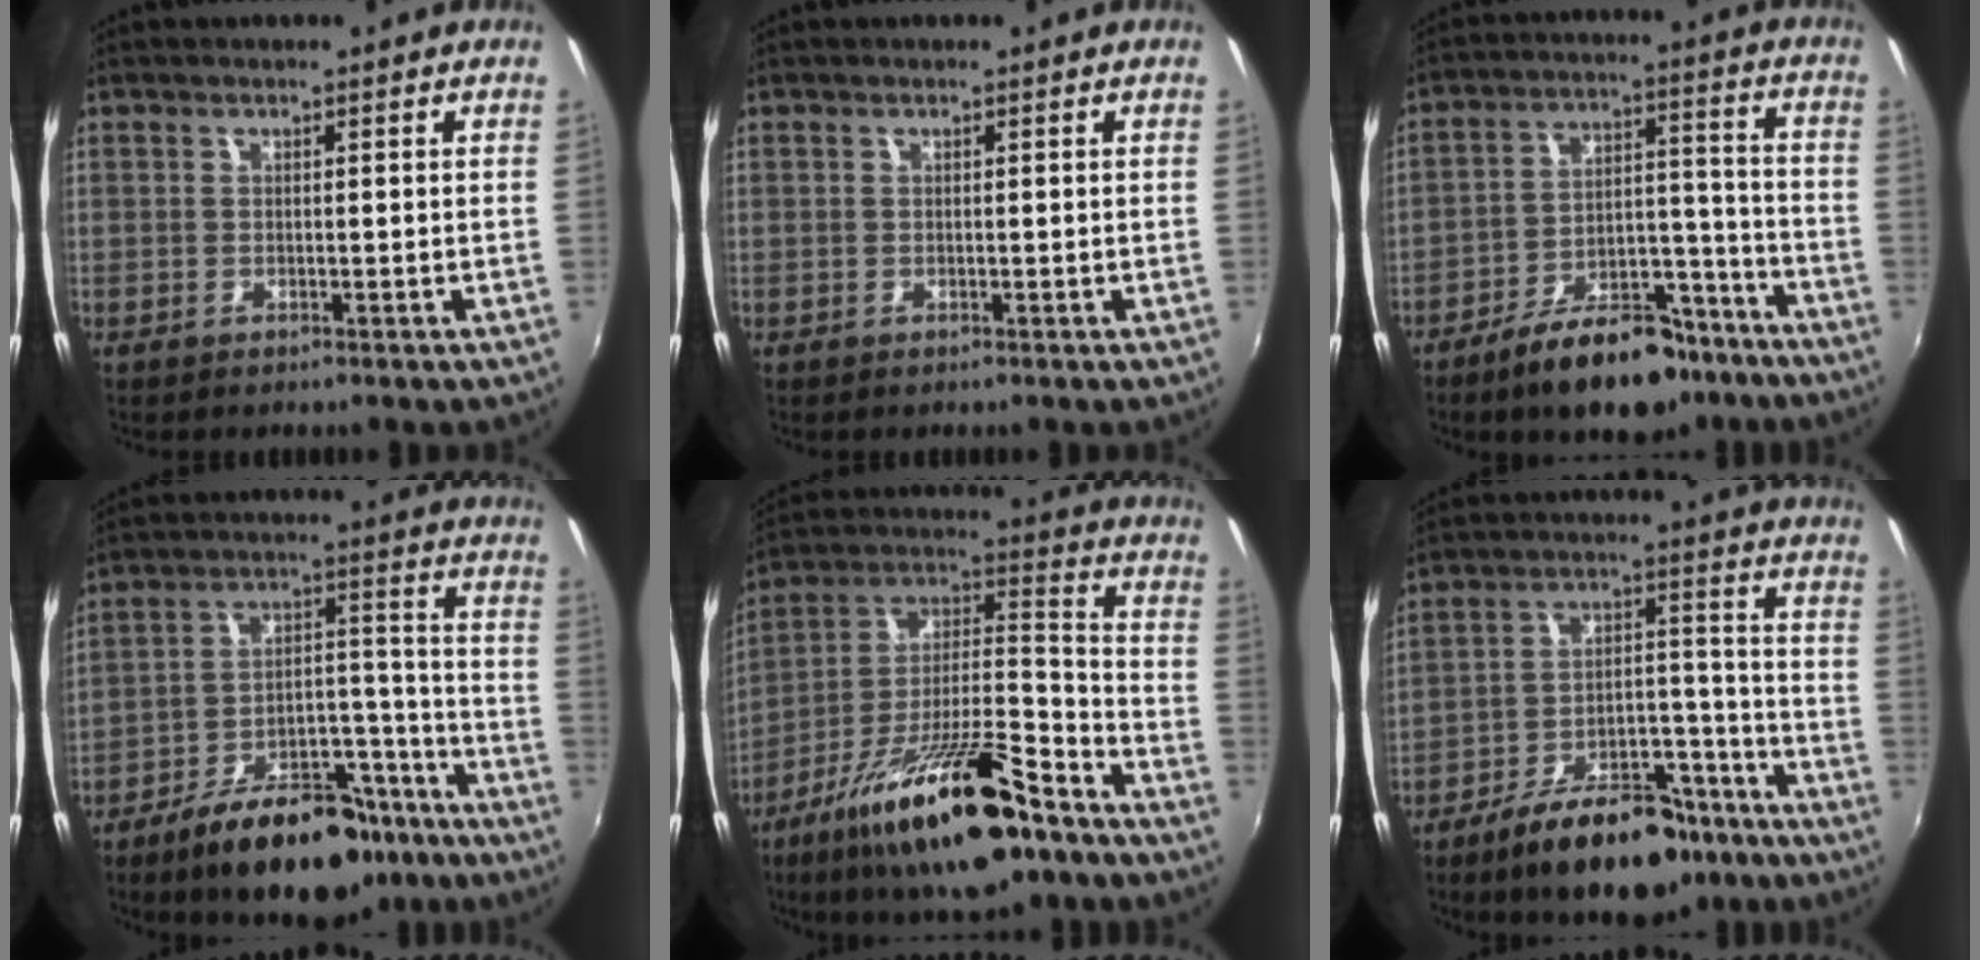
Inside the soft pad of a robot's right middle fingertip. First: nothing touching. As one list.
[{"total": 0.0}, {"total": 14.4, "force": [-10.7, 6.4, 7.1], "torque": [-0.117, 0.032, -0.152]}, {"total": 19.2, "force": [-14.3, 8.2, 9.8], "torque": [-0.157, 0.033, -0.200]}, {"total": 22.9, "force": [-14.5, 6.6, 16.4], "torque": [-0.282, -0.008, -0.236]}, {"total": 17.2, "force": [-12.7, 7.5, 8.8], "torque": [-0.145, 0.029, -0.181]}]